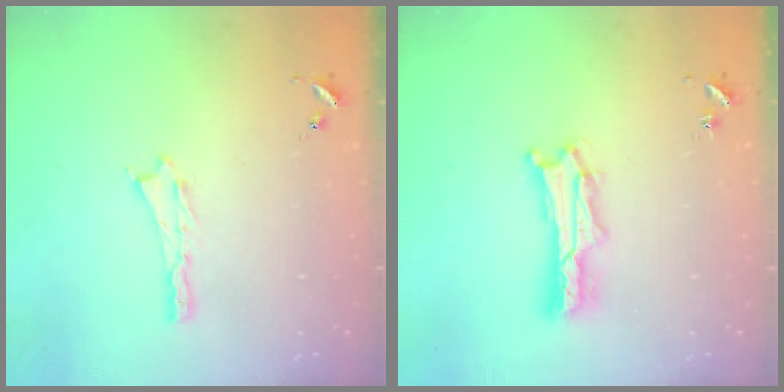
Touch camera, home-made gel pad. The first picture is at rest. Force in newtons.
{"total": 2.0, "press": 2.0, "slide": 0.3}